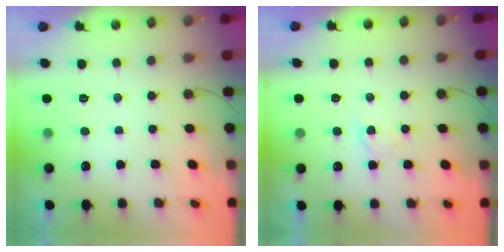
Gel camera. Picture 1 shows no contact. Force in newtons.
{"total": 1.6, "press": 1.6, "slide": 0.3}